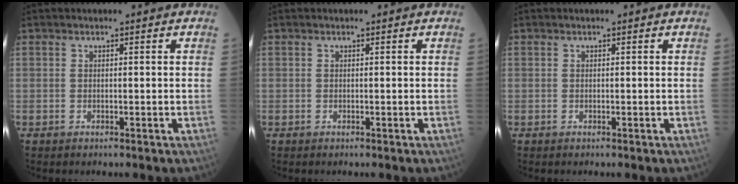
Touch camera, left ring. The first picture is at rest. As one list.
[{"total": 0.0}, {"total": 0.0}]